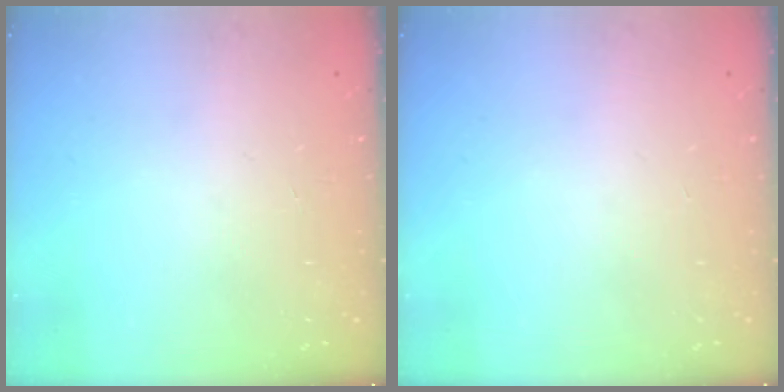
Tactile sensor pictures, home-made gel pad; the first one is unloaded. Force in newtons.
{"total": 0.0}